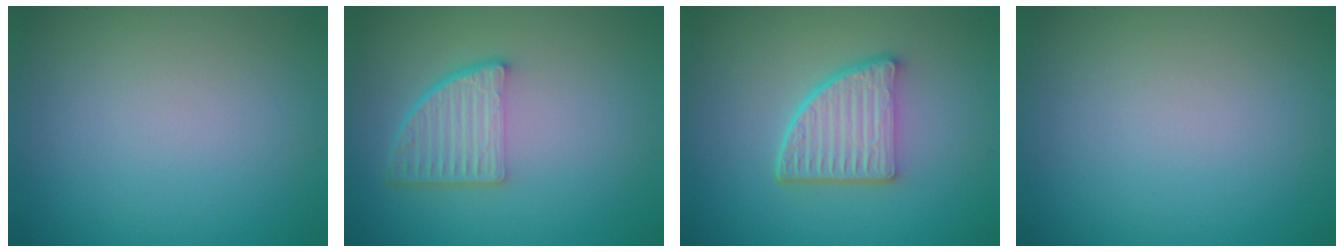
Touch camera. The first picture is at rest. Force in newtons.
{"total": 4.7, "press": 3.4, "slide": 3.2}
{"total": 5.0, "press": 3.8, "slide": 3.3}
{"total": 0.0}